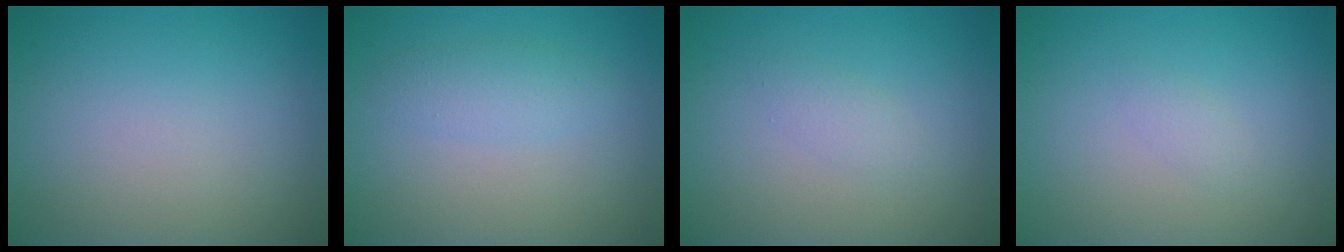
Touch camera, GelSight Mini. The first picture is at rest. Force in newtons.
{"total": 1.8, "press": 1.8, "slide": 0.0}
{"total": 1.1, "press": 1.1, "slide": 0.1}
{"total": 0.7, "press": 0.7, "slide": 0.0}